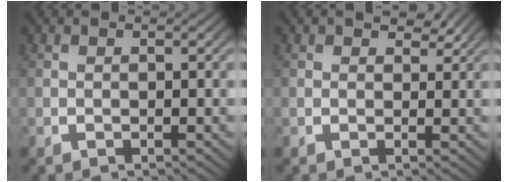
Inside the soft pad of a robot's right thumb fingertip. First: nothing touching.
{"total": 2.0, "force": [1.7, 0.7, 0.8], "torque": [-0.005, -0.002, 0.028]}